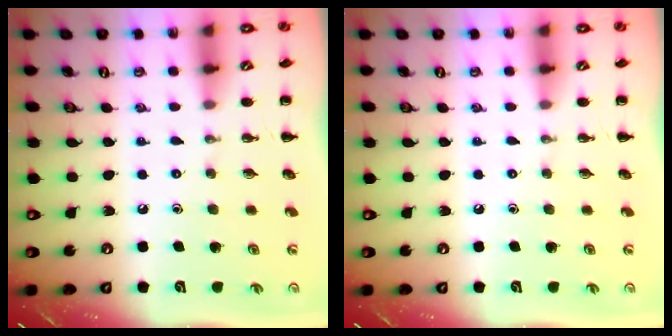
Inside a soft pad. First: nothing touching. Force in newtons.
{"total": 0.0}